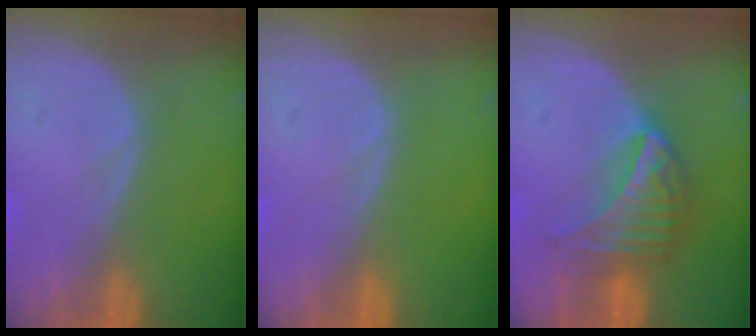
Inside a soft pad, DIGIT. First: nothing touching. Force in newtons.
{"total": 0.0}
{"total": 7.4, "press": 6.5, "slide": 3.6}